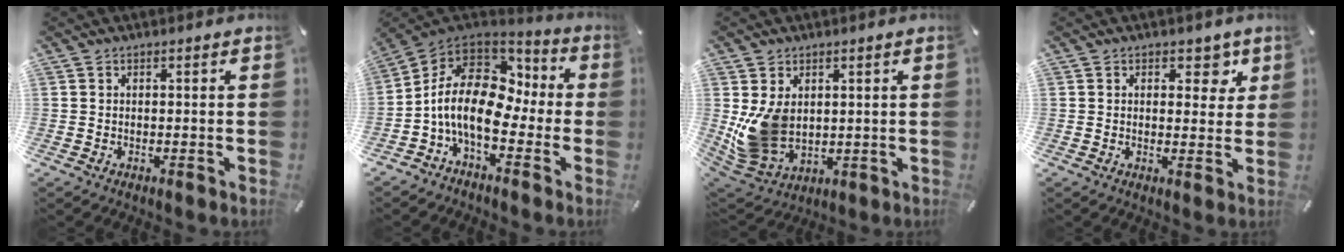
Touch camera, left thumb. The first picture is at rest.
{"total": 15.1, "force": [-2.6, 9.0, 11.9], "torque": [-0.249, 0.011, -0.046]}
{"total": 11.0, "force": [1.9, 8.7, 6.5], "torque": [-0.146, -0.011, 0.040]}
{"total": 5.0, "force": [2.4, 3.4, 2.8], "torque": [-0.016, -0.008, 0.032]}